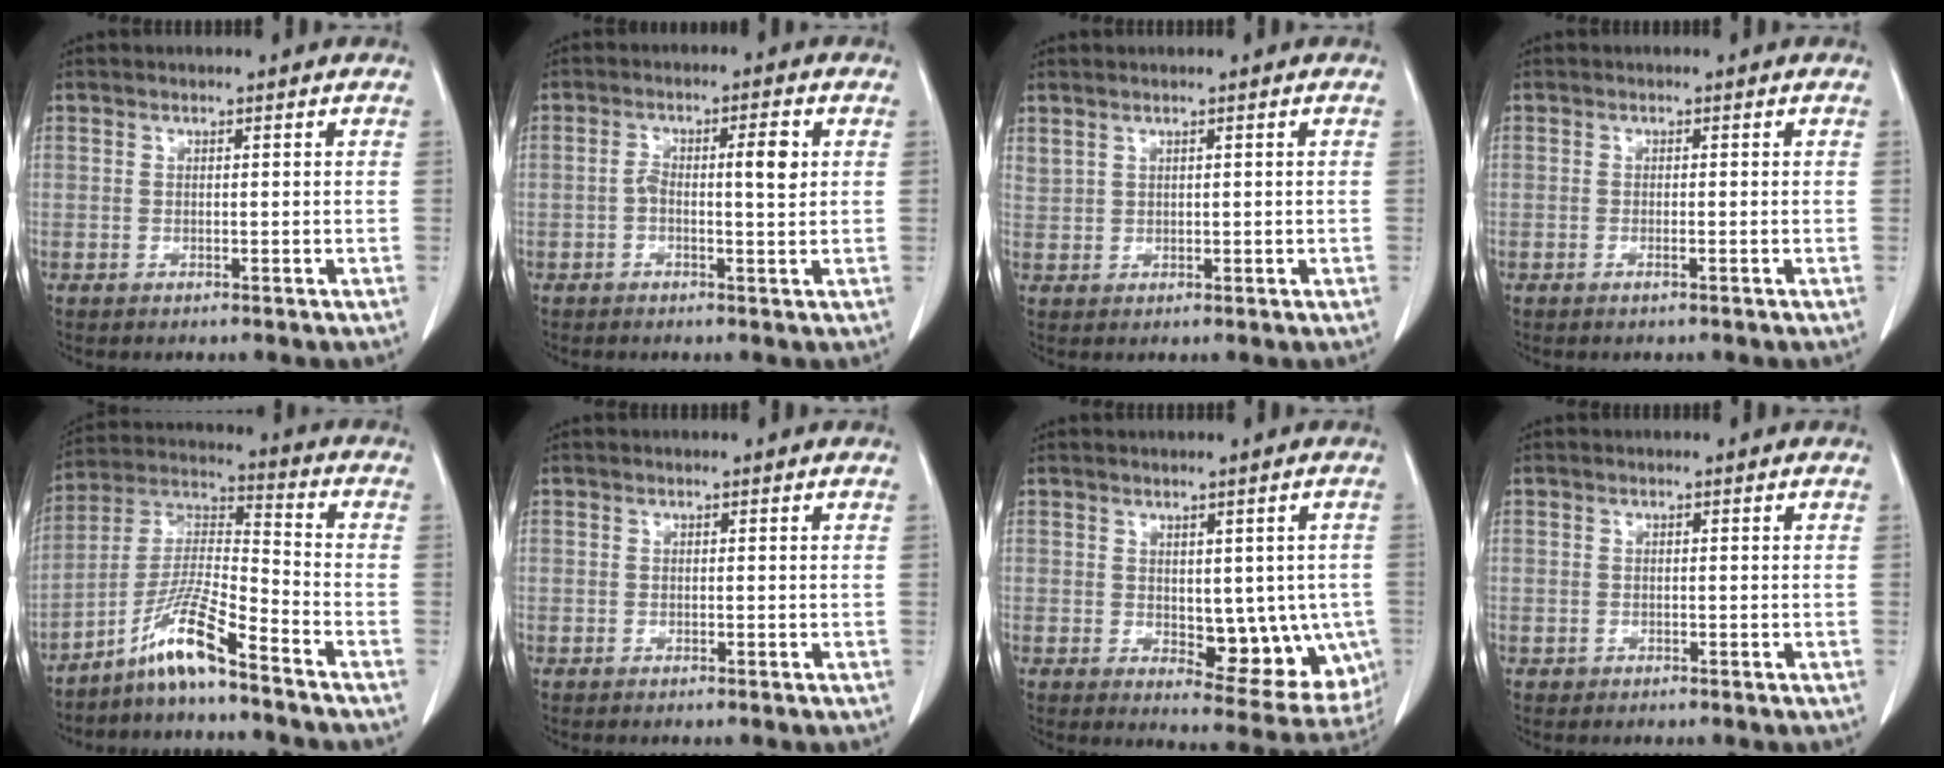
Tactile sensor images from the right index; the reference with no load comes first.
{"total": 4.9, "force": [0.3, 1.1, 4.8], "torque": [-0.082, 0.015, 0.005]}
{"total": 1.6, "force": [1.2, 0.7, 0.6], "torque": [-0.017, 0.008, 0.034]}
{"total": 0.7, "force": [-0.4, 0.0, 0.6], "torque": [-0.013, -0.001, -0.005]}
{"total": 10.1, "force": [-7.3, -0.1, 6.9], "torque": [-0.144, -0.003, -0.142]}
{"total": 0.0}
{"total": 10.6, "force": [-1.3, 5.4, 9.1], "torque": [-0.088, -0.004, -0.002]}
{"total": 0.7, "force": [-0.3, 0.6, -0.1], "torque": [-0.004, 0.005, -0.007]}